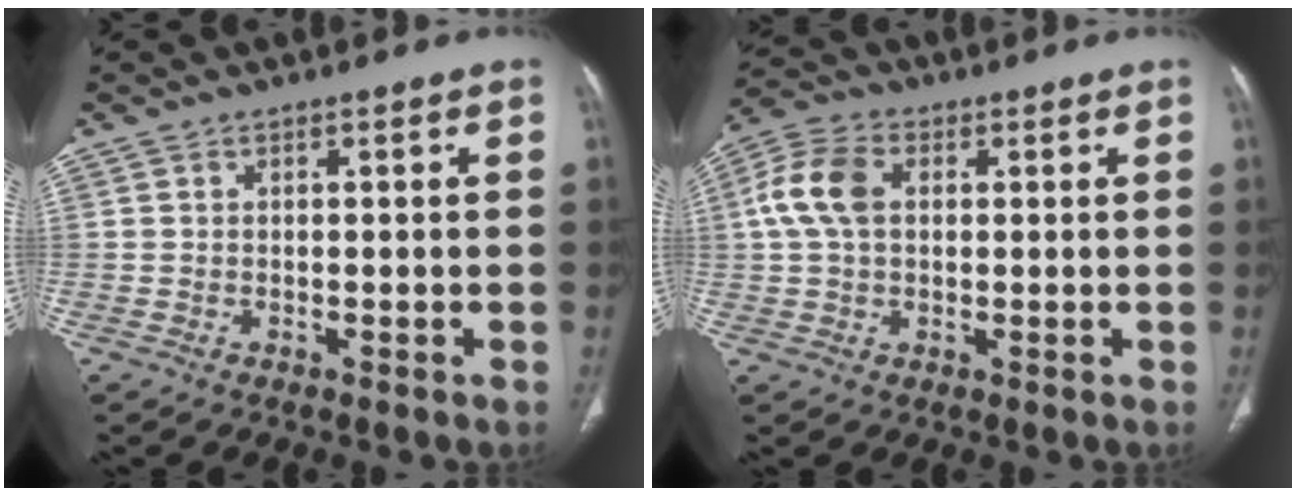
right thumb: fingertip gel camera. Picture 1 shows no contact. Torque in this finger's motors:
{"motor_torque": [-0.60, 0.77, 0.25, -0.09, 0.06]}